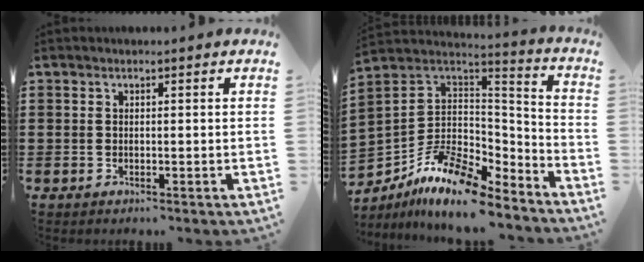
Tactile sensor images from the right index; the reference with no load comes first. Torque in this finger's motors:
{"motor_torque": [-0.26, -0.10, -0.06, -0.13]}